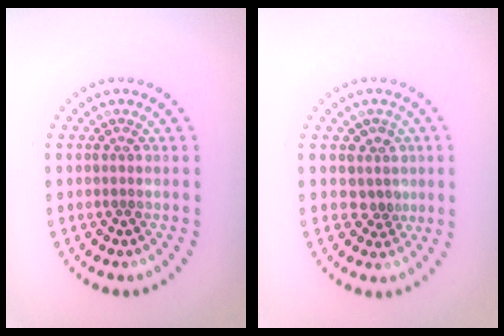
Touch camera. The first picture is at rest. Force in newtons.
{"total": 2.0, "press": 1.5, "slide": 1.3}